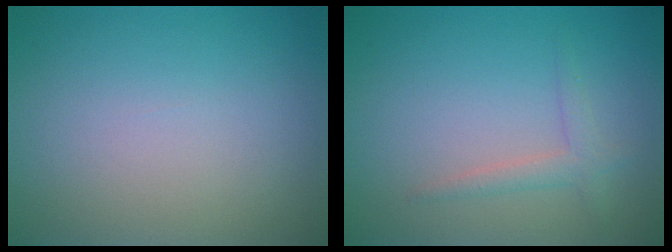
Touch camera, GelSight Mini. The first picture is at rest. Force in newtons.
{"total": 1.6, "press": 1.5, "slide": 0.1}